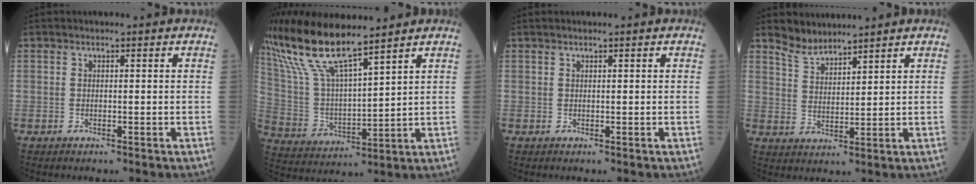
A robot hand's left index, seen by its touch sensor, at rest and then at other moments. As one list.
[{"total": 13.5, "force": [11.0, 1.4, 7.7], "torque": [-0.171, 0.006, 0.224]}, {"total": 0.0}, {"total": 3.7, "force": [3.6, 0.9, 0.4], "torque": [-0.016, 0.001, 0.078]}]